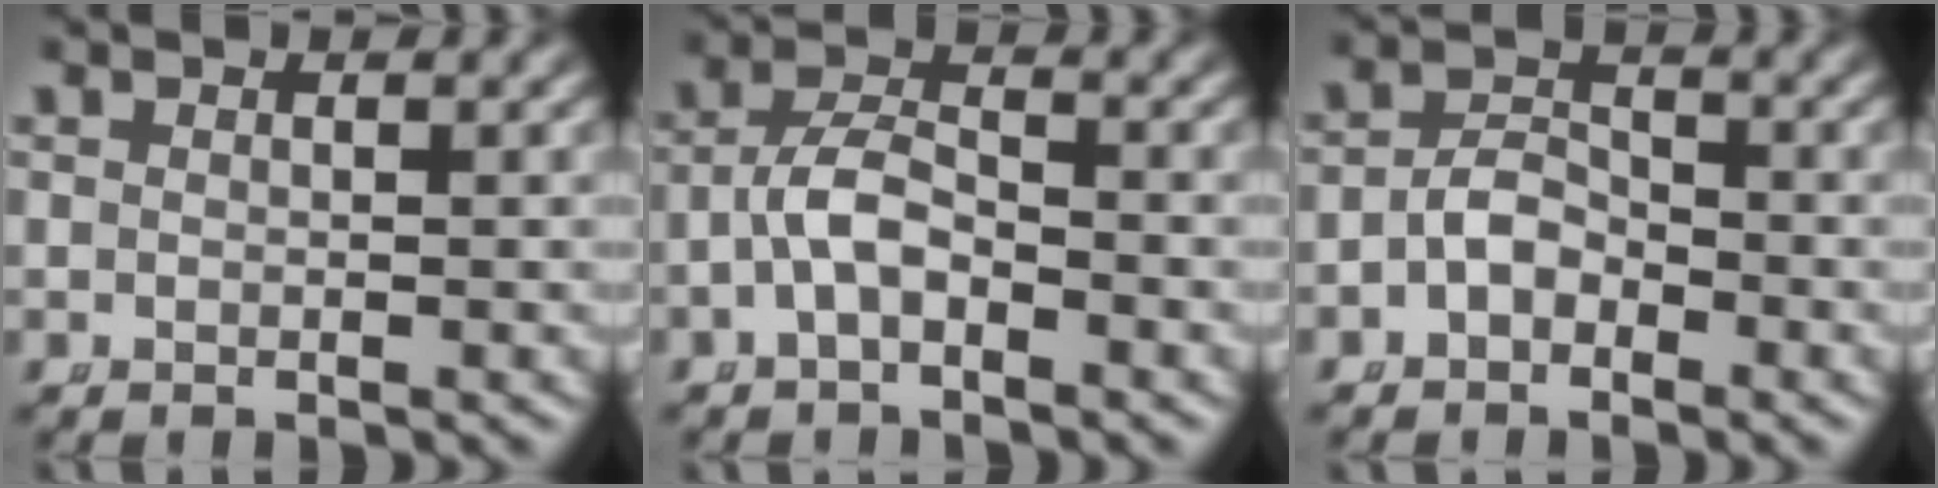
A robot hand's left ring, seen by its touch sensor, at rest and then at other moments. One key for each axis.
{"total": 3.0, "fx": -1.6, "fy": 1.4, "fz": 2.1, "tx": -0.045, "ty": -0.008, "tz": -0.025}
{"total": 3.1, "fx": -1.8, "fy": 2.2, "fz": 1.4, "tx": -0.029, "ty": -0.011, "tz": -0.028}